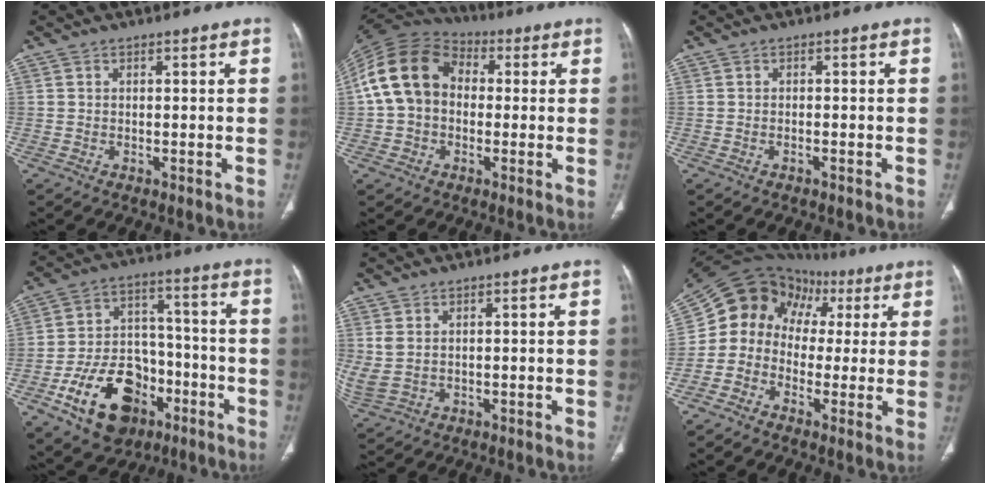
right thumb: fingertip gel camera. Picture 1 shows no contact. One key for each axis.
{"total": 14.8, "fx": 0.9, "fy": 11.5, "fz": 9.4, "tx": -0.173, "ty": 0.036, "tz": 0.004}
{"total": 0.8, "fx": -0.6, "fy": 0.2, "fz": 0.6, "tx": -0.018, "ty": 0.009, "tz": -0.003}
{"total": 18.5, "fx": -8.5, "fy": 12.7, "fz": 10.4, "tx": -0.146, "ty": 0.063, "tz": -0.132}
{"total": 3.8, "fx": 0.8, "fy": 2.3, "fz": 2.9, "tx": -0.086, "ty": 0.002, "tz": 0.027}
{"total": 14.5, "fx": 2.3, "fy": 12.9, "fz": 6.1, "tx": -0.074, "ty": 0.072, "tz": 0.039}